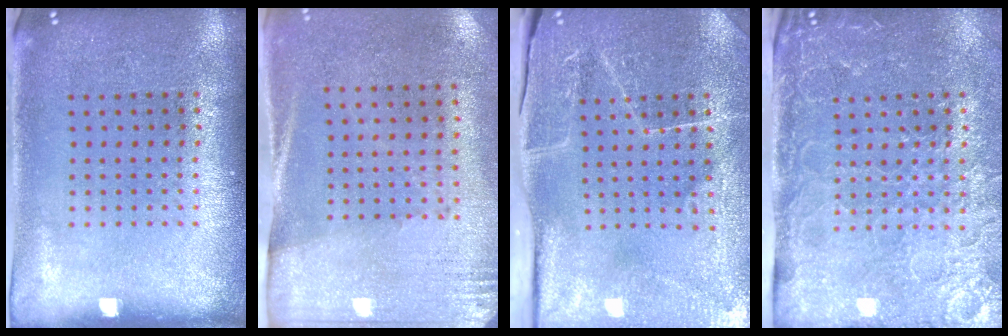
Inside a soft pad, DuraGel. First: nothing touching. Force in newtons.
{"total": 2.7, "press": 2.4, "slide": 1.3}
{"total": 3.9, "press": 3.8, "slide": 0.7}
{"total": 4.3, "press": 3.6, "slide": 2.3}